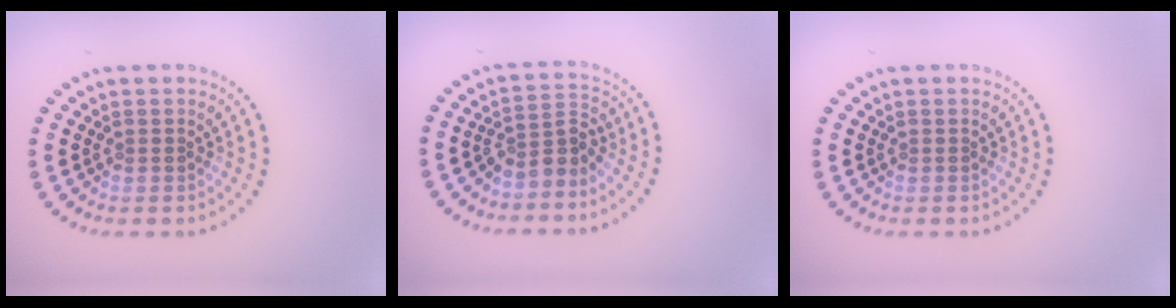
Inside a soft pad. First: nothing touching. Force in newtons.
{"total": 2.7, "press": 2.0, "slide": 1.9}
{"total": 0.0}